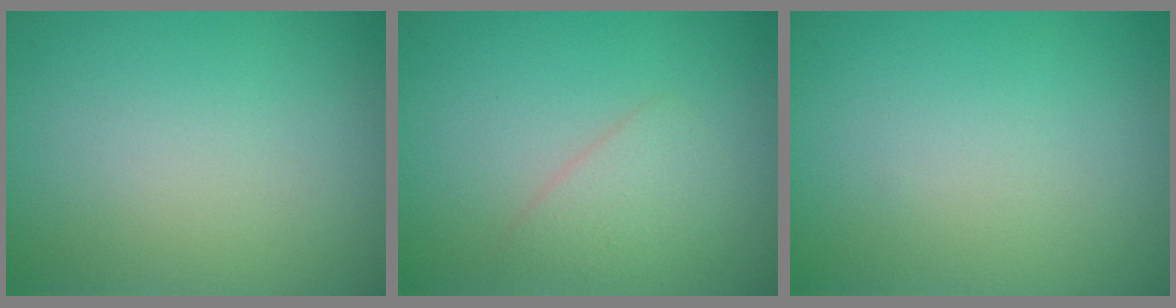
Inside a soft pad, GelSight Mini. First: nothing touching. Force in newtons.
{"total": 1.9, "press": 1.8, "slide": 0.1}
{"total": 0.0}